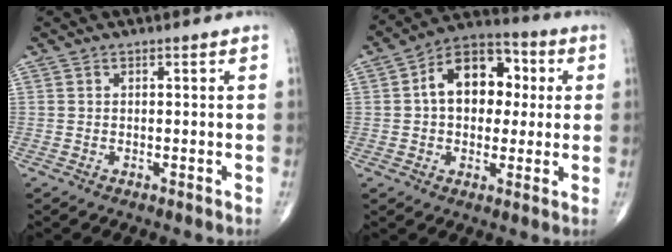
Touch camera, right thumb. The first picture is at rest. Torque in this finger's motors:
{"motor_torque": [0.64, 3.09, 1.08, 0.05, 0.12]}